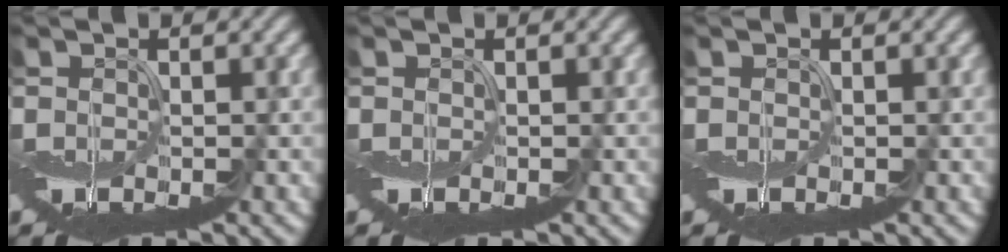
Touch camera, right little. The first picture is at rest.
{"total": 0.0}
{"total": 0.0}